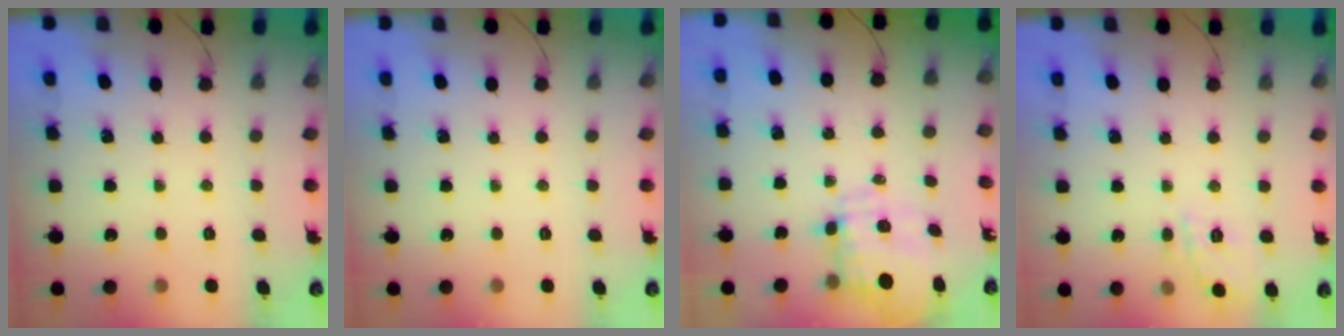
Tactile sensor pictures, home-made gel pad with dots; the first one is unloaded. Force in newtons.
{"total": 0.0}
{"total": 3.3, "press": 2.9, "slide": 1.7}
{"total": 11.6, "press": 11.6, "slide": 1.0}